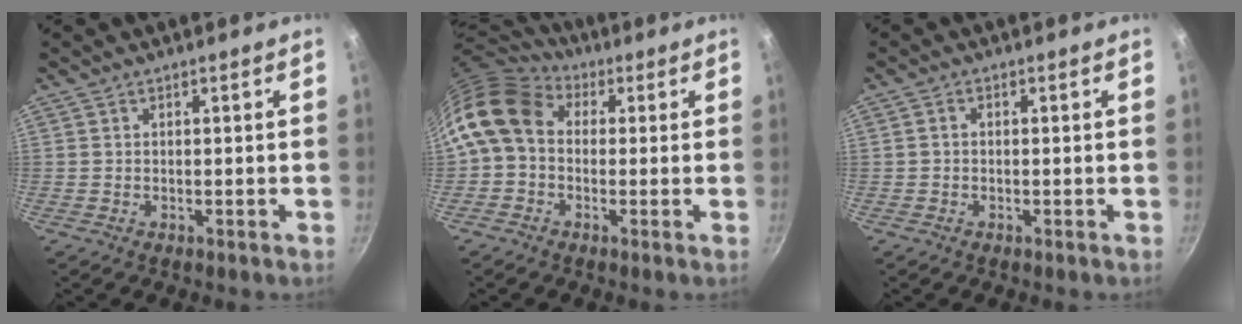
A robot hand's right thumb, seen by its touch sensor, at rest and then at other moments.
{"total": 11.8, "force": [1.3, 9.2, 7.2], "torque": [-0.125, 0.024, 0.001]}
{"total": 1.0, "force": [-0.2, 0.8, 0.6], "torque": [-0.011, 0.006, -0.005]}